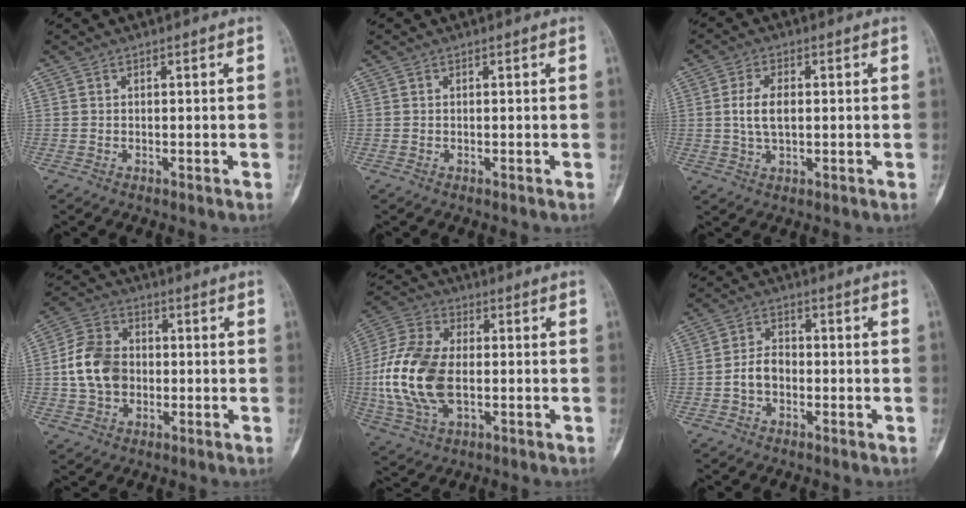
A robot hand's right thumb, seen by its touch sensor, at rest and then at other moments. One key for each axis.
{"total": 0.0}
{"total": 5.7, "fx": 0.4, "fy": 3.0, "fz": 4.8, "tx": -0.099, "ty": 0.003, "tz": 0.008}
{"total": 10.8, "fx": -0.6, "fy": 8.3, "fz": 7.0, "tx": -0.116, "ty": 0.019, "tz": -0.016}
{"total": 17.5, "fx": -1.4, "fy": 10.3, "fz": 14.1, "tx": -0.302, "ty": 0.009, "tz": -0.024}
{"total": 4.6, "fx": -1.3, "fy": 3.2, "fz": 3.0, "tx": -0.049, "ty": 0.020, "tz": -0.028}